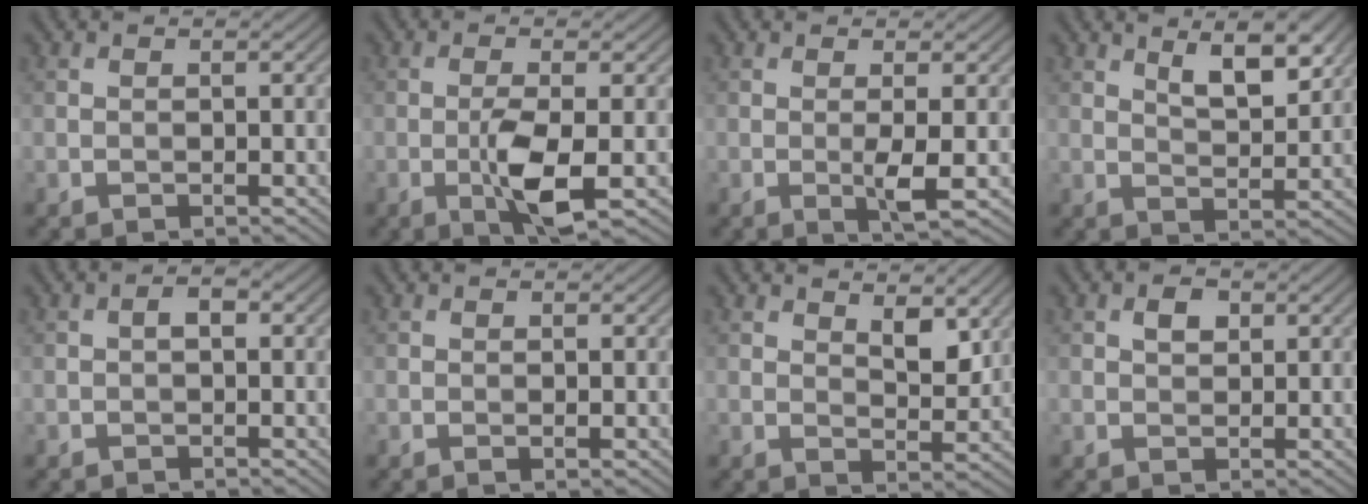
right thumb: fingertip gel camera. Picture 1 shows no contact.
{"total": 5.6, "force": [-1.4, 1.2, 5.3], "torque": [-0.104, 0.000, -0.027]}
{"total": 3.0, "force": [-0.3, 0.2, 2.9], "torque": [-0.060, -0.002, -0.008]}
{"total": 5.8, "force": [3.4, 2.1, 4.2], "torque": [-0.067, -0.010, 0.066]}
{"total": 1.3, "force": [0.0, 0.7, 1.1], "torque": [-0.018, 0.007, -0.003]}
{"total": 0.6, "force": [0.0, 0.0, 0.6], "torque": [-0.014, -0.001, -0.002]}
{"total": 4.6, "force": [2.8, 1.9, 3.1], "torque": [-0.051, -0.011, 0.049]}
{"total": 1.9, "force": [0.8, 1.3, 1.2], "torque": [-0.022, 0.002, 0.012]}